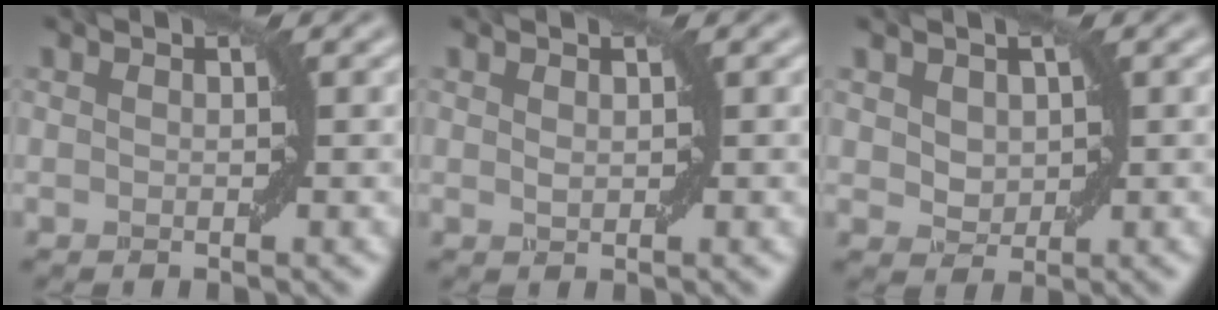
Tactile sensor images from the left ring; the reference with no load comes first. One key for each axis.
{"total": 0.7, "fx": 0.3, "fy": 0.4, "fz": 0.5, "tx": -0.008, "ty": 0.000, "tz": 0.009}
{"total": 2.0, "fx": 0.7, "fy": 1.6, "fz": 1.1, "tx": -0.024, "ty": 0.002, "tz": 0.013}